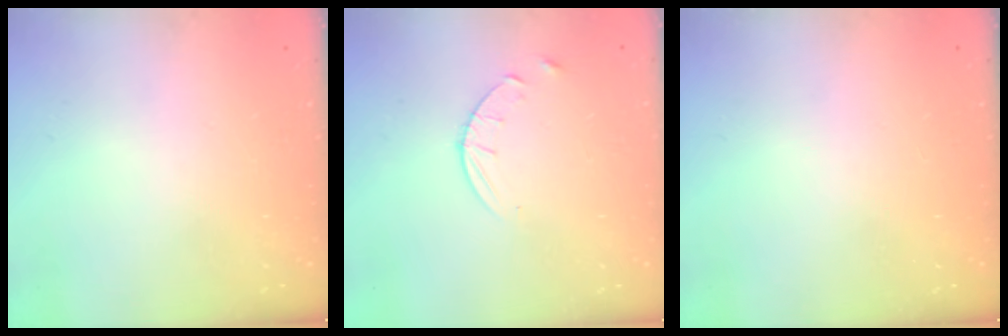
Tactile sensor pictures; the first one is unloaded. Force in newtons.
{"total": 5.6, "press": 5.5, "slide": 0.7}
{"total": 0.0}